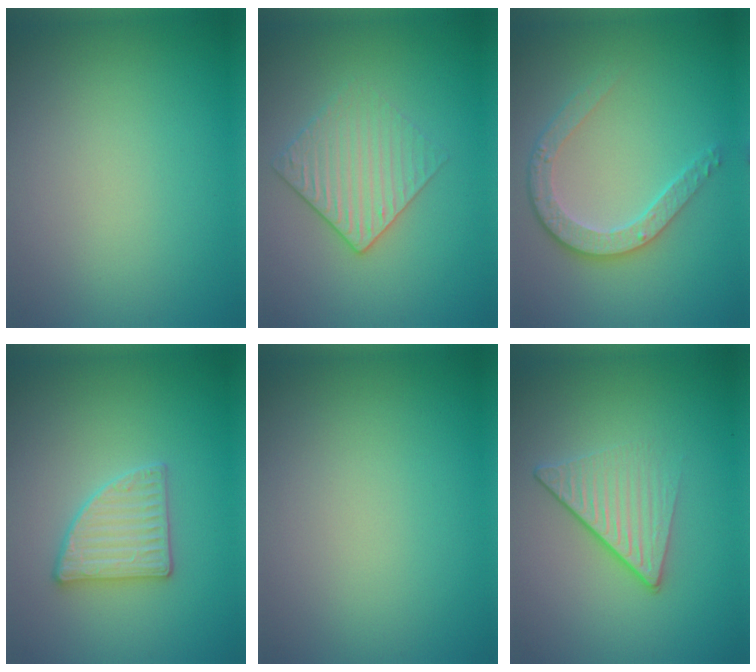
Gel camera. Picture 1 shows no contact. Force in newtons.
{"total": 3.0, "press": 2.6, "slide": 1.6}
{"total": 3.9, "press": 2.9, "slide": 2.5}
{"total": 2.8, "press": 2.8, "slide": 0.4}
{"total": 0.0}
{"total": 4.3, "press": 2.7, "slide": 3.4}